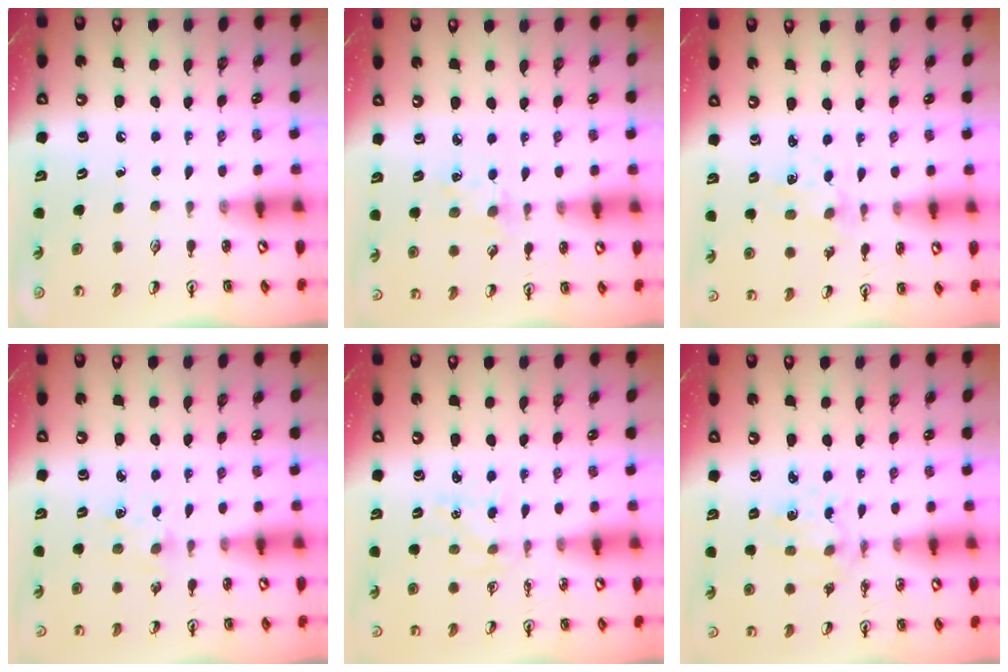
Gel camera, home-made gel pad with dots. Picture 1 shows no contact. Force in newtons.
{"total": 3.1, "press": 3.1, "slide": 0.5}
{"total": 1.2, "press": 1.2, "slide": 0.3}
{"total": 3.3, "press": 3.3, "slide": 0.4}
{"total": 1.8, "press": 1.8, "slide": 0.2}
{"total": 2.3, "press": 2.3, "slide": 0.4}